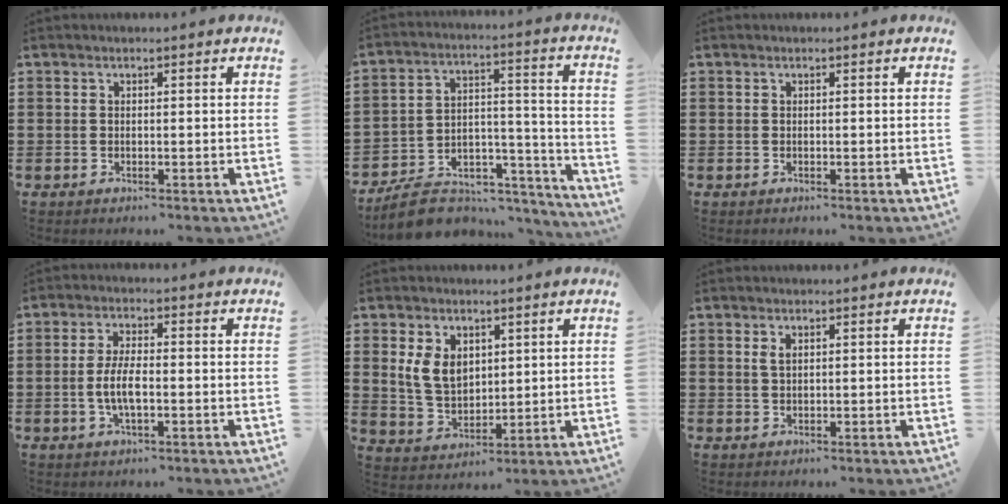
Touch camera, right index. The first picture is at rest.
{"total": 8.8, "force": [-7.5, 3.5, 3.1], "torque": [-0.059, 0.021, -0.142]}
{"total": 0.0}
{"total": 4.9, "force": [-1.0, 1.6, 4.5], "torque": [-0.107, -0.004, -0.028]}
{"total": 6.7, "force": [2.1, 4.8, 4.1], "torque": [-0.110, 0.010, 0.035]}
{"total": 1.4, "force": [0.6, 0.7, 1.0], "torque": [-0.023, 0.004, 0.011]}